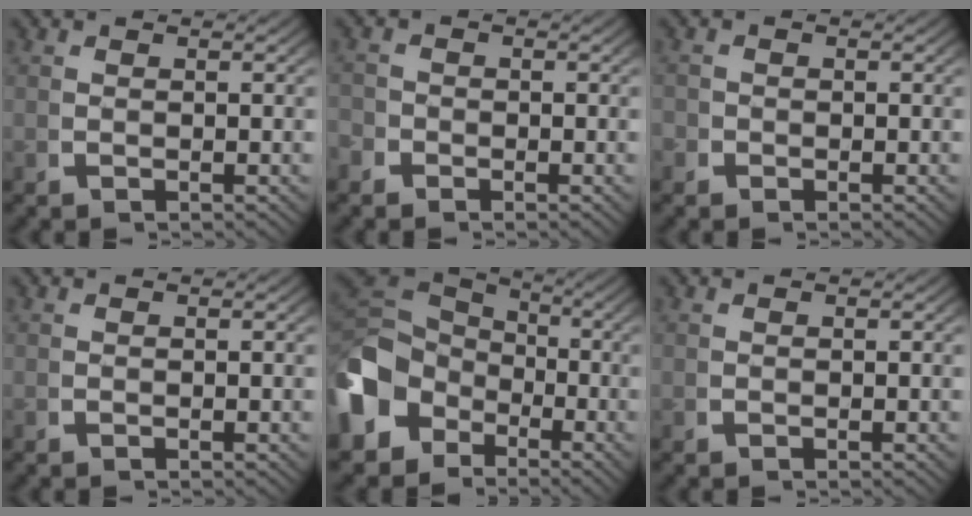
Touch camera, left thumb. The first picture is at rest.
{"total": 1.5, "force": [-1.0, 1.1, 0.0], "torque": [-0.002, -0.010, -0.022]}
{"total": 1.1, "force": [-0.6, 1.0, -0.1], "torque": [0.003, -0.007, -0.016]}
{"total": 0.0}
{"total": 11.5, "force": [-1.6, 8.9, 7.2], "torque": [-0.165, -0.027, -0.015]}
{"total": 0.0}